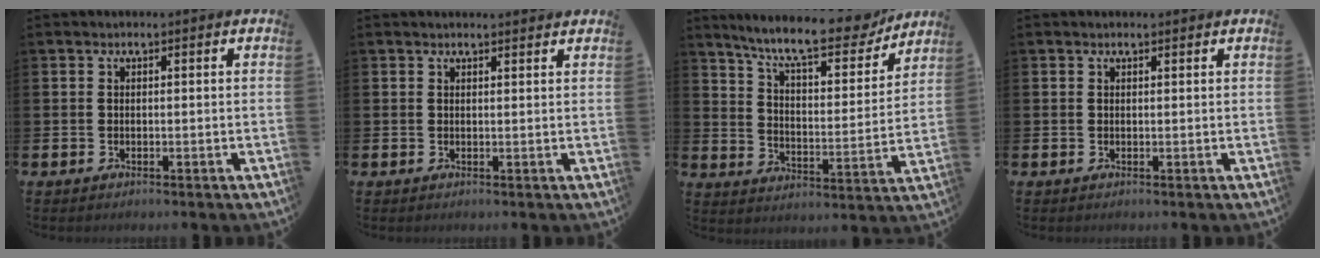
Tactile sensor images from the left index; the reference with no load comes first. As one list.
[{"total": 1.0, "force": [1.0, 0.0, 0.1], "torque": [0.006, -0.003, 0.016]}, {"total": 10.9, "force": [9.6, 2.3, 4.7], "torque": [-0.108, -0.061, 0.161]}, {"total": 0.5, "force": [0.5, 0.1, 0.1], "torque": [0.006, -0.002, 0.007]}]